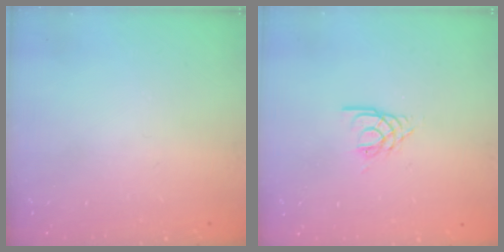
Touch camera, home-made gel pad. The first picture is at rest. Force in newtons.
{"total": 2.5, "press": 2.4, "slide": 0.4}